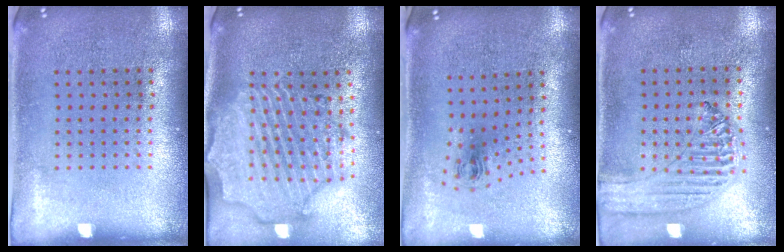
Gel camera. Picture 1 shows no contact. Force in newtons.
{"total": 2.9, "press": 2.5, "slide": 1.4}
{"total": 0.8, "press": 0.3, "slide": 0.7}
{"total": 1.2, "press": 1.2, "slide": 0.2}